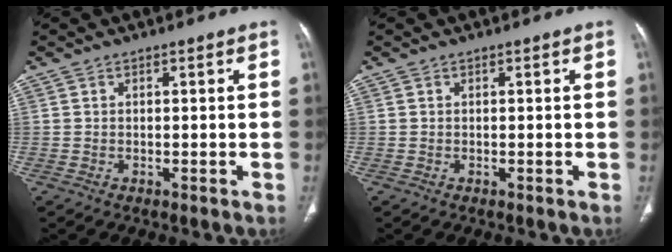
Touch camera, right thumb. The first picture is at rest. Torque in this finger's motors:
{"motor_torque": [-0.06, 0.06, 0.13, 0.13, 0.01]}